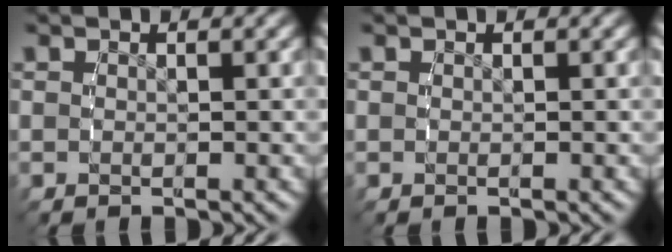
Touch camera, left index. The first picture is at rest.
{"total": 0.7, "force": [0.2, -0.5, -0.4], "torque": [0.012, 0.003, 0.004]}